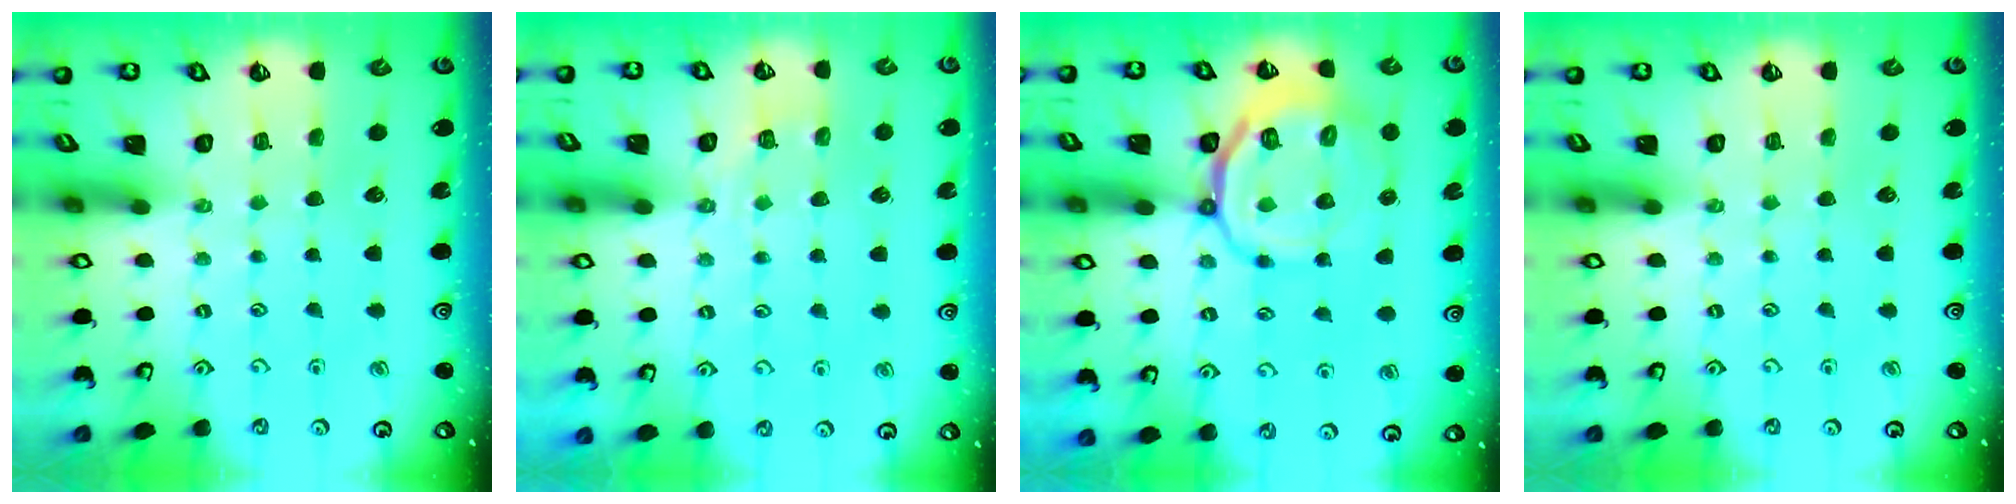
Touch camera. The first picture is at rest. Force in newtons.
{"total": 3.9, "press": 3.7, "slide": 1.2}
{"total": 13.9, "press": 13.7, "slide": 2.6}
{"total": 0.0}